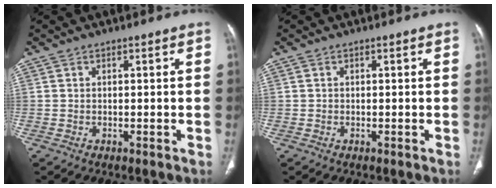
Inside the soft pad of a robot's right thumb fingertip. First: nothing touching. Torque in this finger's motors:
{"motor_torque": [0.16, -0.03, 0.37, -0.20, 0.00]}